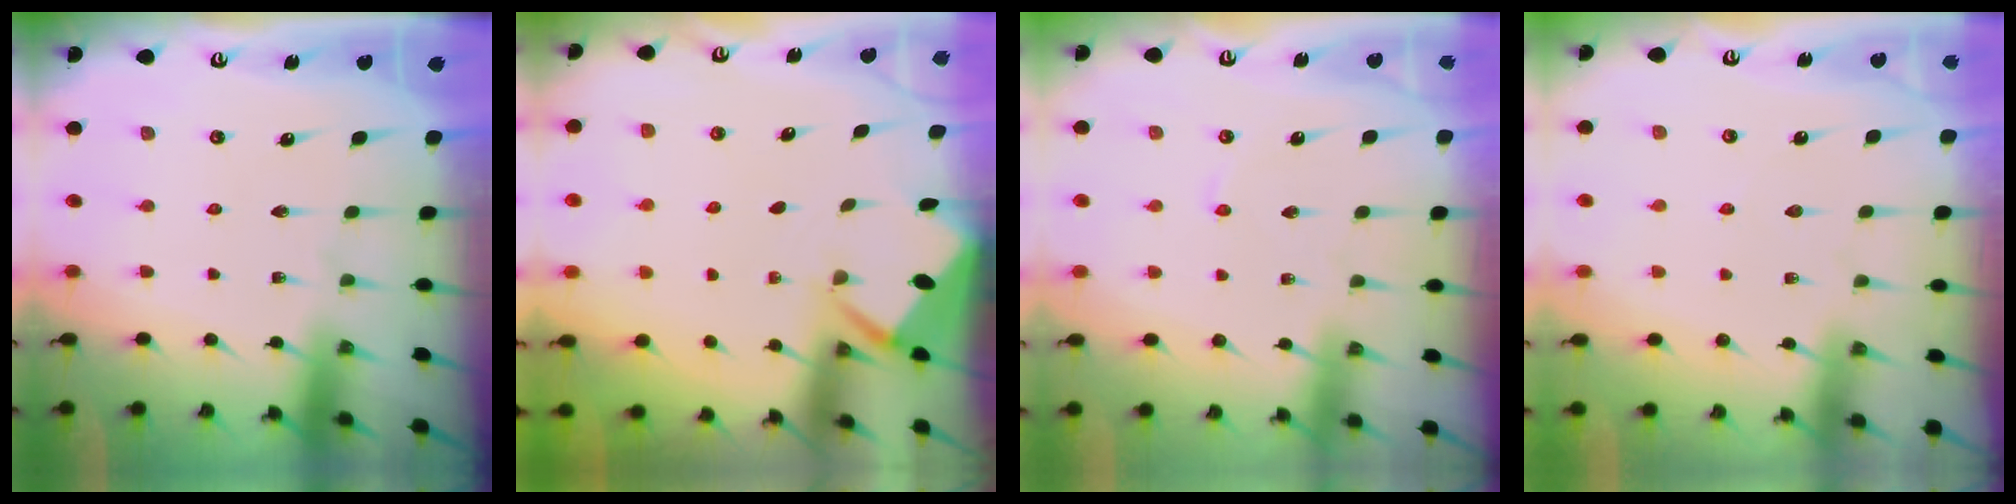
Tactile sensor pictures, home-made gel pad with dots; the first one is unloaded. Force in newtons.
{"total": 2.6, "press": 2.6, "slide": 0.0}
{"total": 1.5, "press": 1.4, "slide": 0.4}
{"total": 2.3, "press": 2.3, "slide": 0.4}